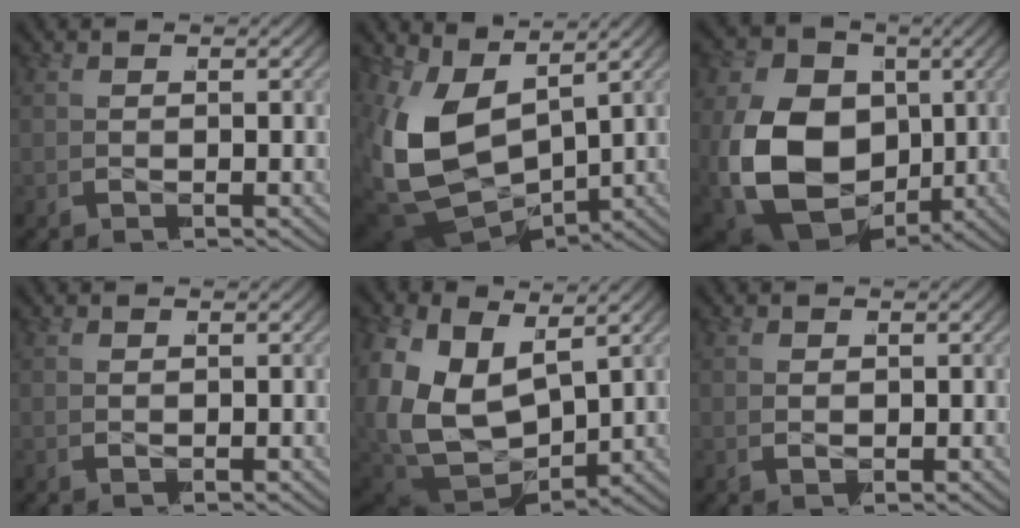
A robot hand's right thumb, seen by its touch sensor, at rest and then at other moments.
{"total": 14.5, "force": [-2.0, 10.0, 10.3], "torque": [-0.269, -0.056, -0.007]}
{"total": 21.5, "force": [-2.7, 16.4, 13.7], "torque": [-0.304, -0.074, -0.023]}
{"total": 0.0}
{"total": 13.9, "force": [-2.2, 10.7, 8.5], "torque": [-0.241, -0.055, -0.023]}
{"total": 0.7, "force": [0.1, 0.6, 0.4], "torque": [-0.009, -0.004, 0.007]}